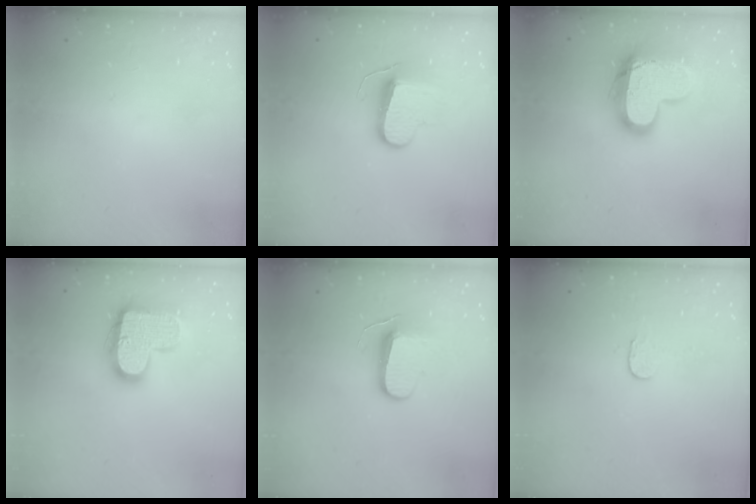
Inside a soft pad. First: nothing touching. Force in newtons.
{"total": 9.0, "press": 9.0, "slide": 0.2}
{"total": 17.1, "press": 17.0, "slide": 1.6}
{"total": 17.1, "press": 17.1, "slide": 1.0}
{"total": 8.7, "press": 8.7, "slide": 0.7}
{"total": 2.3, "press": 2.3, "slide": 0.2}